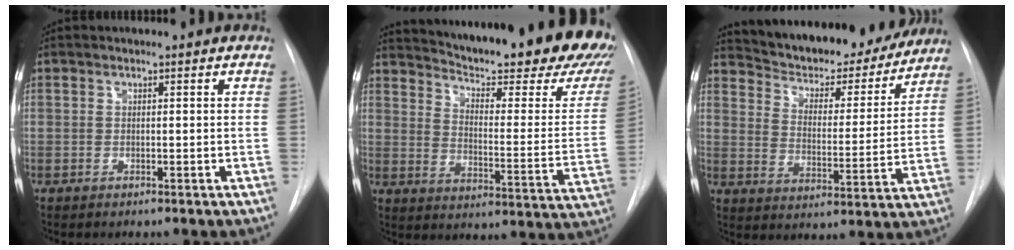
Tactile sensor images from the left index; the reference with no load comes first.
{"total": 31.6, "force": [26.9, 4.4, 16.0], "torque": [-0.224, -0.103, 0.335]}
{"total": 21.0, "force": [19.3, 5.1, 6.7], "torque": [-0.103, -0.011, 0.272]}